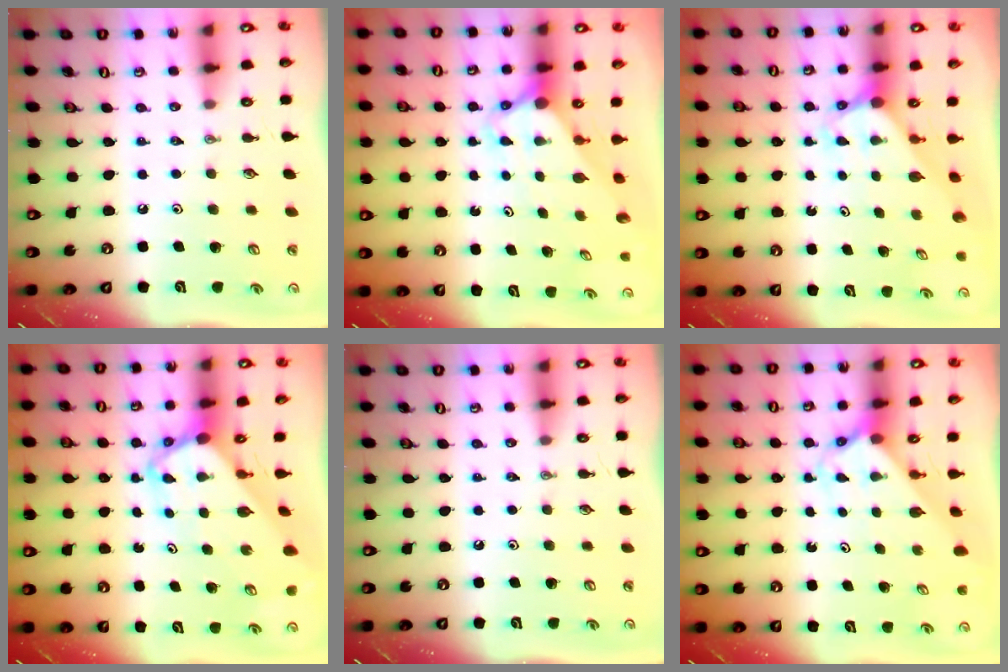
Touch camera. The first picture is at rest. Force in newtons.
{"total": 2.9, "press": 2.9, "slide": 0.2}
{"total": 2.8, "press": 2.8, "slide": 0.2}
{"total": 6.4, "press": 6.4, "slide": 0.6}
{"total": 0.0}
{"total": 2.2, "press": 2.2, "slide": 0.1}